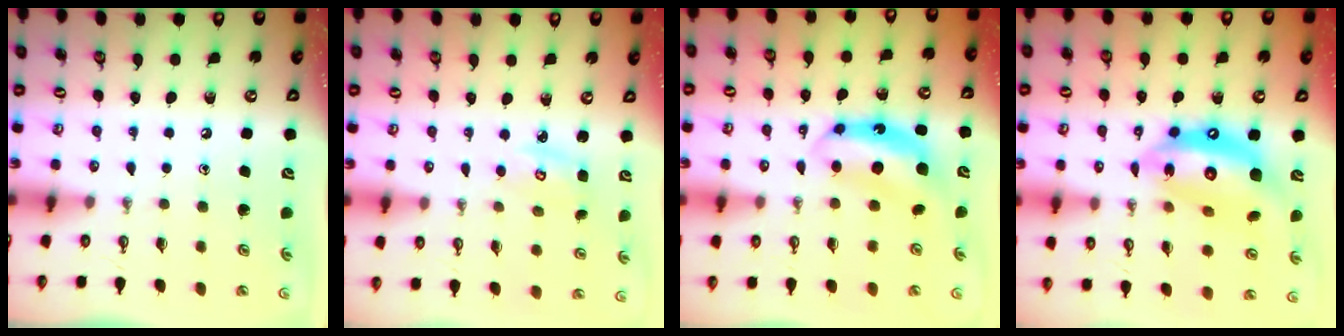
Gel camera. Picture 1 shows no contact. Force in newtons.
{"total": 3.3, "press": 3.2, "slide": 0.4}
{"total": 7.8, "press": 7.8, "slide": 0.5}
{"total": 16.9, "press": 16.8, "slide": 1.9}